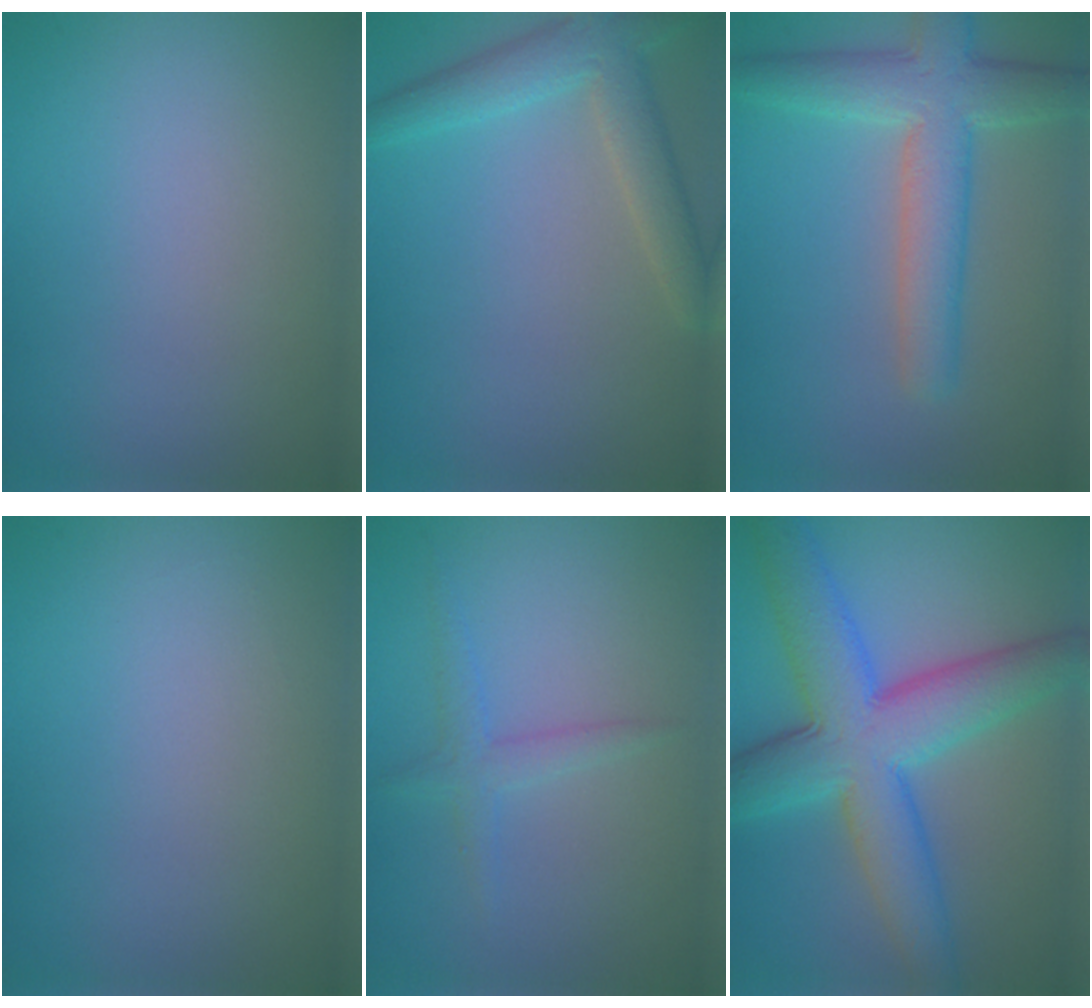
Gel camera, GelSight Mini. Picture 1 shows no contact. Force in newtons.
{"total": 4.0, "press": 4.0, "slide": 0.3}
{"total": 6.0, "press": 6.0, "slide": 0.1}
{"total": 0.0}
{"total": 1.6, "press": 1.6, "slide": 0.1}
{"total": 9.5, "press": 9.5, "slide": 0.1}